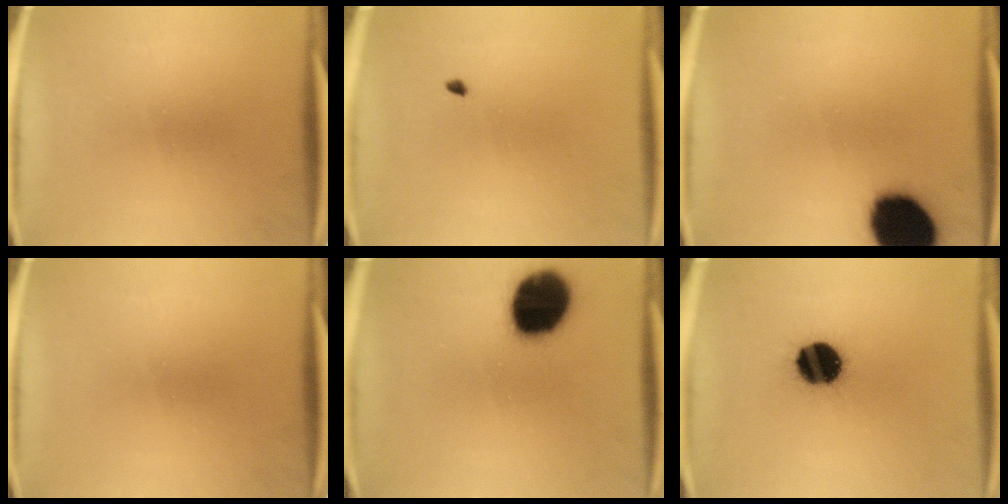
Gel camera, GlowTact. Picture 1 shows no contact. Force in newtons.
{"total": 0.6}
{"total": 19.7}
{"total": 0.0}
{"total": 19.8}
{"total": 13.6}